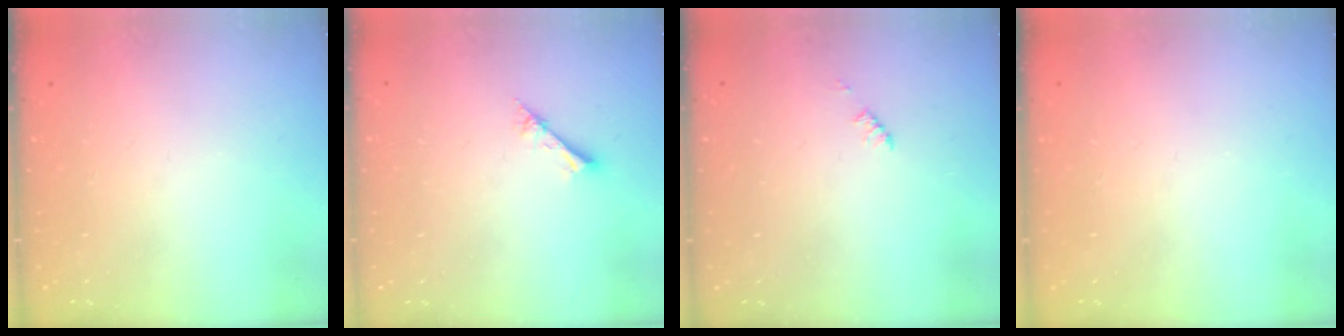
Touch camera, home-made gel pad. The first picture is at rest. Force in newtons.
{"total": 2.1, "press": 2.1, "slide": 0.2}
{"total": 1.2, "press": 1.2, "slide": 0.2}
{"total": 0.0}